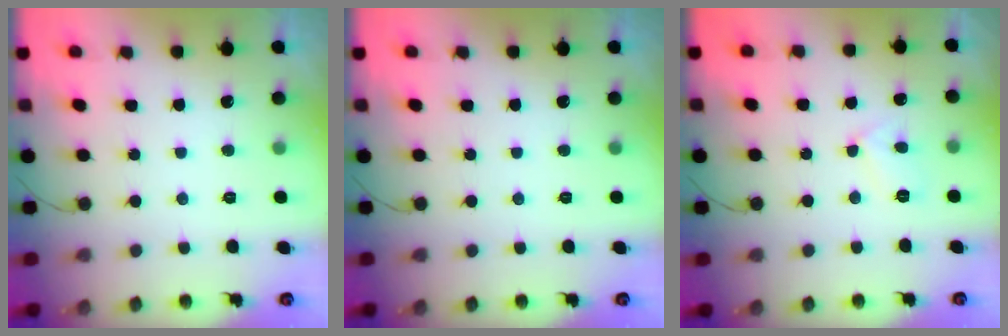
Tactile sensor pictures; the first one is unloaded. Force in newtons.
{"total": 0.0}
{"total": 5.1, "press": 5.0, "slide": 0.5}